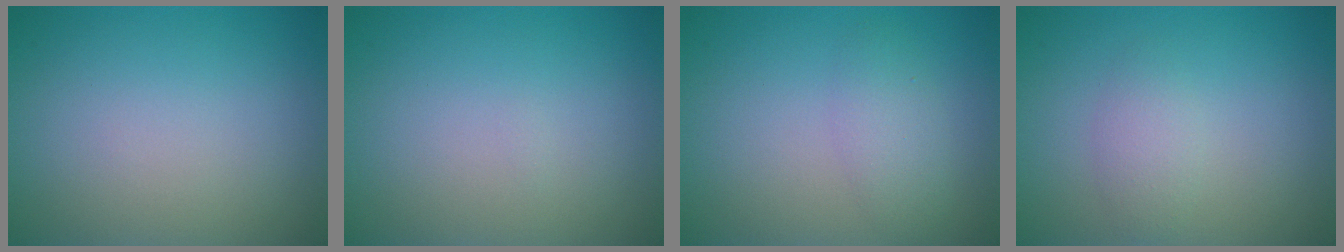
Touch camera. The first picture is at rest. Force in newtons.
{"total": 0.0}
{"total": 2.2, "press": 2.2, "slide": 0.1}
{"total": 1.8, "press": 1.8, "slide": 0.0}